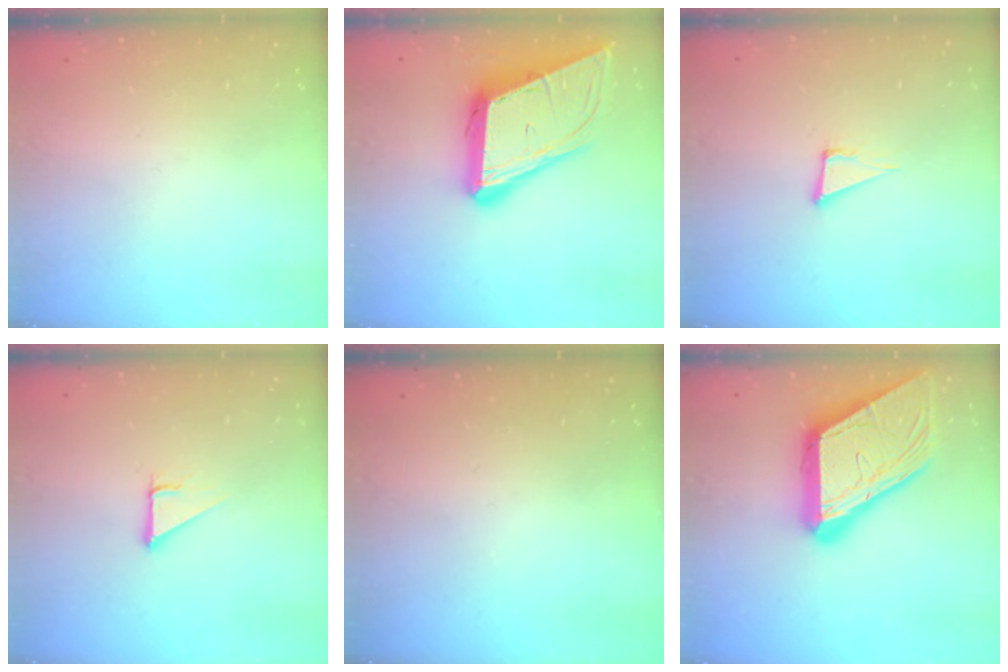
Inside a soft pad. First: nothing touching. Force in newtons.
{"total": 17.7, "press": 17.2, "slide": 4.0}
{"total": 5.0, "press": 4.0, "slide": 3.1}
{"total": 3.0, "press": 3.0, "slide": 0.2}
{"total": 0.0}
{"total": 22.4, "press": 22.2, "slide": 2.6}